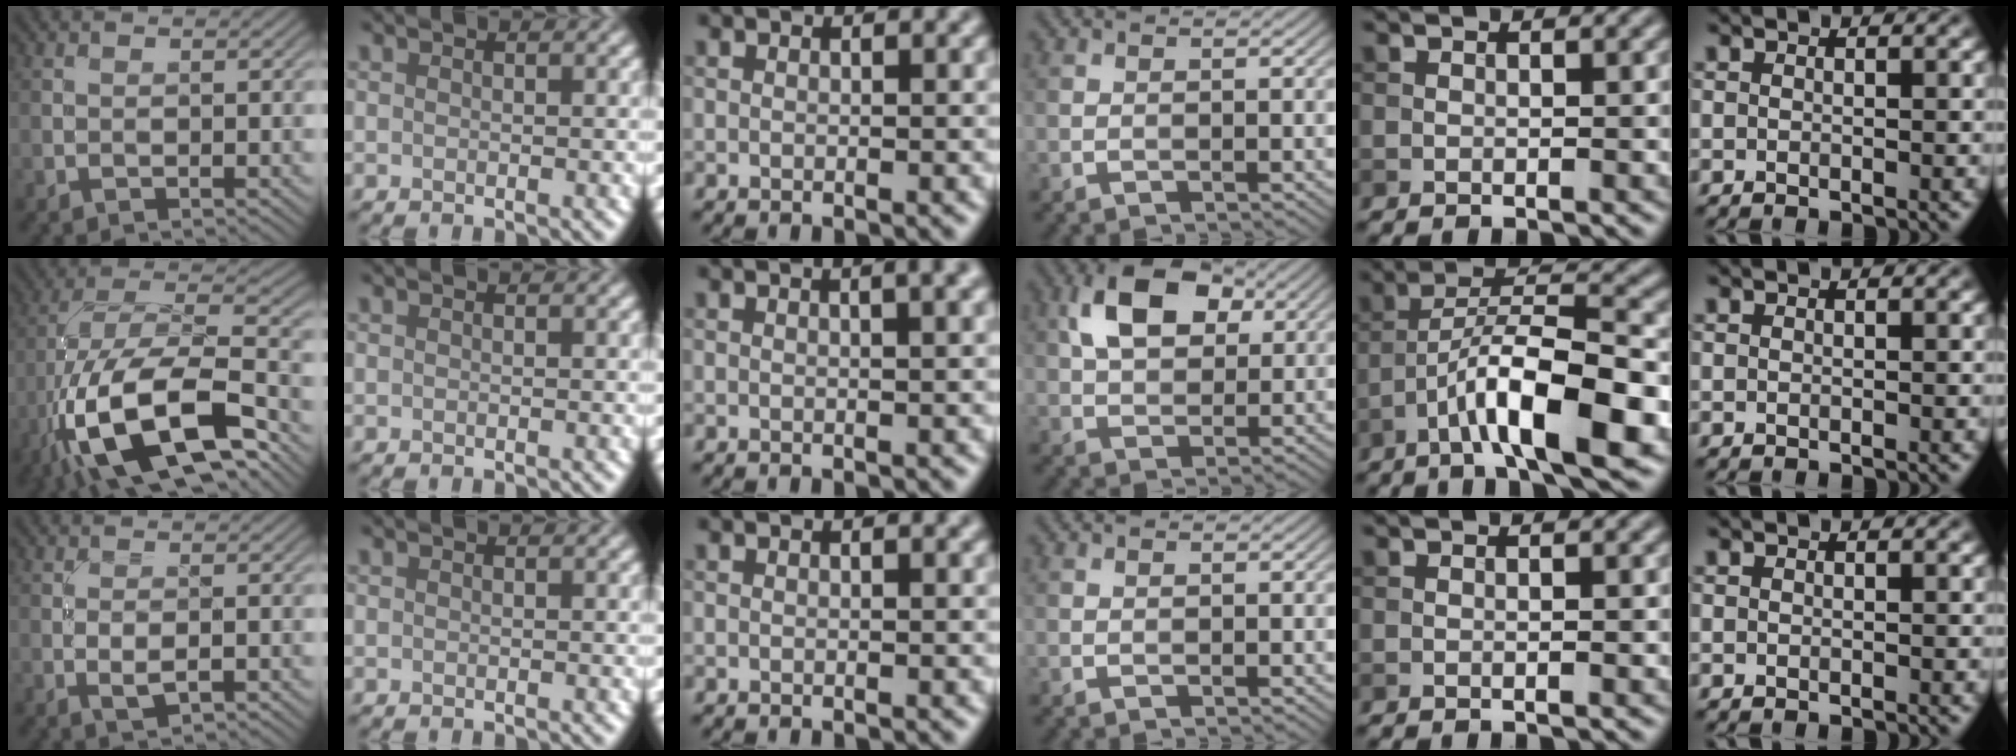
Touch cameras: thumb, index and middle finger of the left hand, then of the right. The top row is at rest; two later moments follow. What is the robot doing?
{"motion": "unscrew", "object": "medicine bottle"}